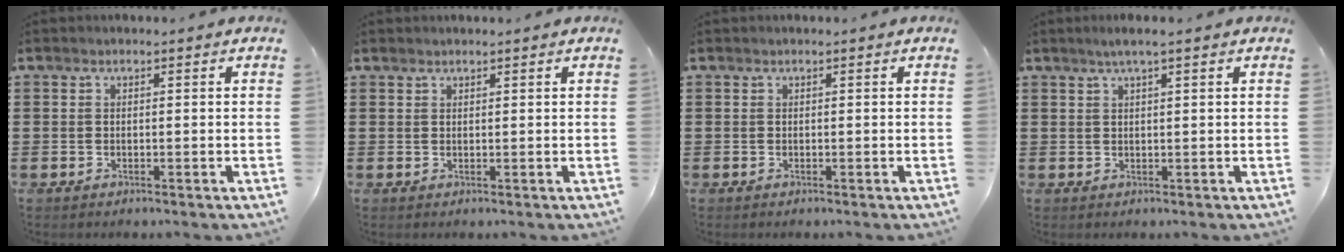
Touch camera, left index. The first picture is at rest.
{"total": 0.9, "force": [0.9, 0.2, 0.0], "torque": [-0.003, 0.000, 0.018]}
{"total": 0.0}
{"total": 2.0, "force": [1.3, -0.1, 1.6], "torque": [-0.032, 0.002, 0.023]}